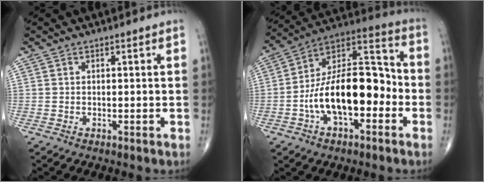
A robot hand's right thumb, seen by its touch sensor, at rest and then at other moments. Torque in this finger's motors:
{"motor_torque": [2.83, 2.18, 1.99, -0.63, 0.18]}